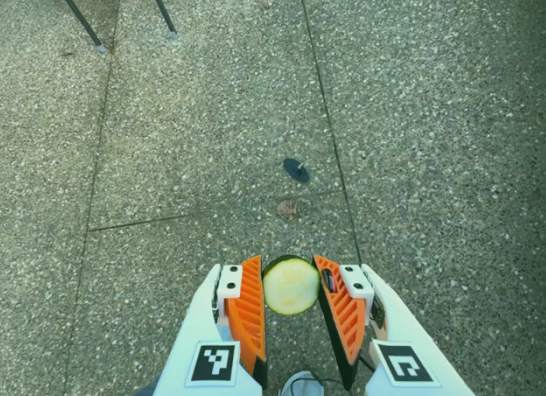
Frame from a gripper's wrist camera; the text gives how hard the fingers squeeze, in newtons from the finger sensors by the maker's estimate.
{"total": 10.7, "left": 10.7, "right": 10.6}